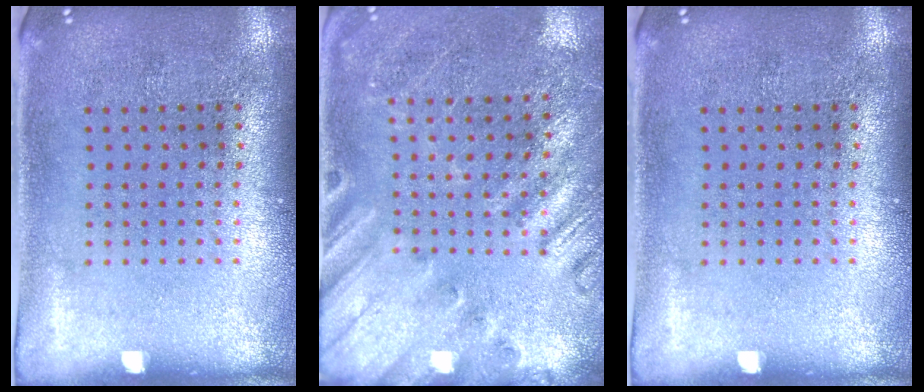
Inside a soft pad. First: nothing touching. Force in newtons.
{"total": 2.3, "press": 2.1, "slide": 0.9}
{"total": 0.0}